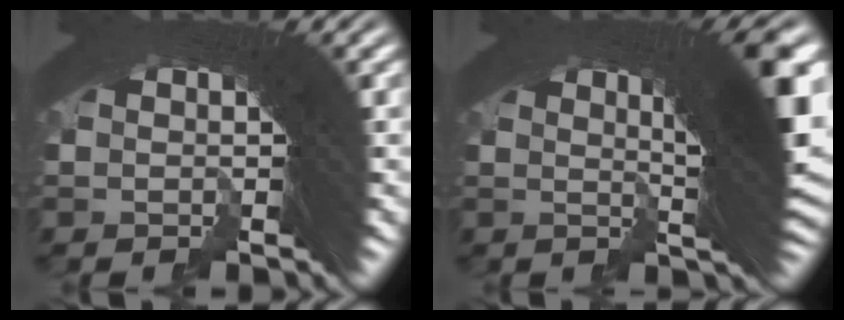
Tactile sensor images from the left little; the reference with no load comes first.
{"total": 9.7, "force": [2.5, 2.2, 9.1], "torque": [-0.111, 0.015, 0.031]}